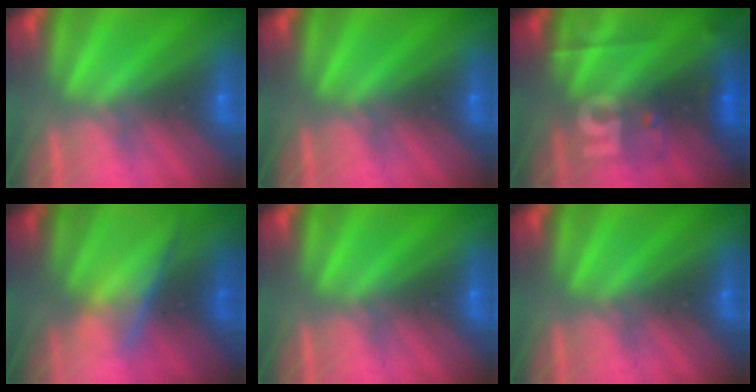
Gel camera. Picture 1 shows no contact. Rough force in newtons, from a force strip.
{"total": 0.0}
{"total": 2.4}
{"total": 2.7}
{"total": 0.0}
{"total": 0.0}